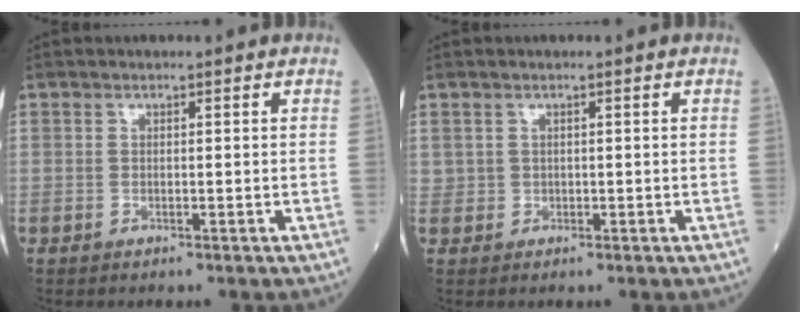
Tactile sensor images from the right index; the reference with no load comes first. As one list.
[{"total": 1.0, "force": [0.3, 0.9, 0.2], "torque": [0.007, 0.003, 0.003]}]